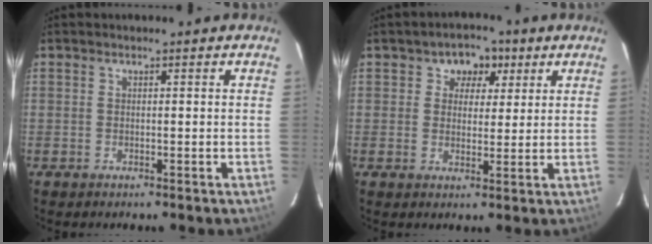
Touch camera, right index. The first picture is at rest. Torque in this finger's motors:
{"motor_torque": [0.09, 0.07, 0.05, 0.02]}